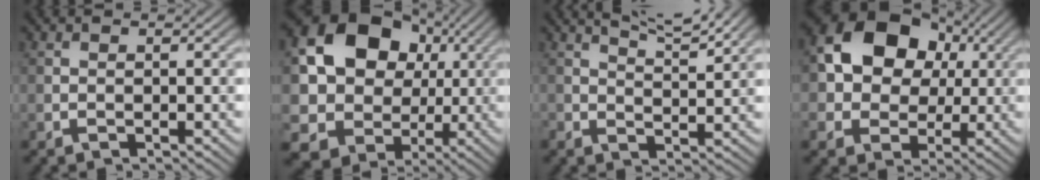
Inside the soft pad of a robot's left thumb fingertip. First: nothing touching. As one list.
[{"total": 15.2, "force": [2.6, 12.8, 7.7], "torque": [-0.174, 0.005, 0.030]}, {"total": 5.8, "force": [4.6, 0.9, 3.4], "torque": [-0.062, 0.003, 0.075]}, {"total": 12.8, "force": [2.5, 10.0, 7.6], "torque": [-0.154, 0.023, 0.029]}]